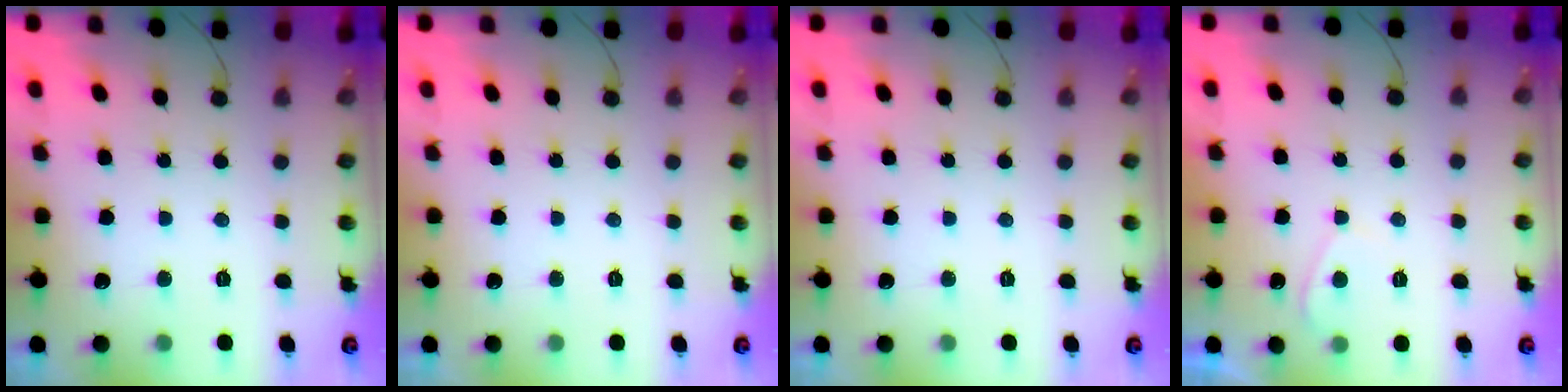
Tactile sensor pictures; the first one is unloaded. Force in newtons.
{"total": 0.0}
{"total": 0.0}
{"total": 0.7, "press": 0.5, "slide": 0.4}